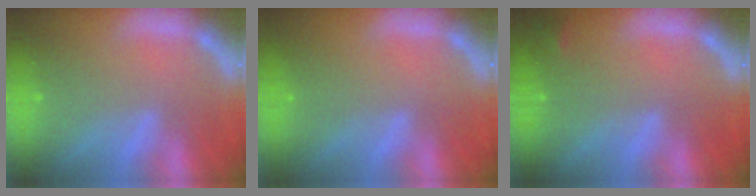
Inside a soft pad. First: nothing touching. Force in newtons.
{"total": 0.0}
{"total": 0.9}